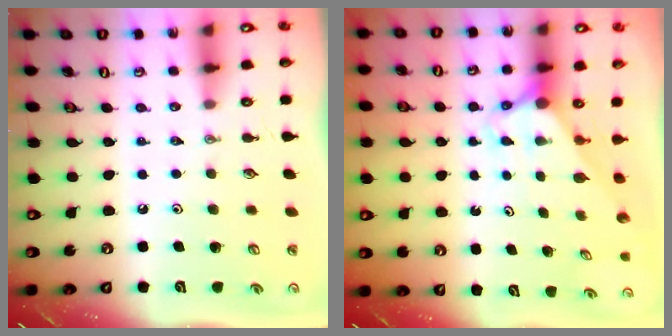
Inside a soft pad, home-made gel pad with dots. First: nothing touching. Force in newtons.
{"total": 2.8, "press": 2.8, "slide": 0.0}